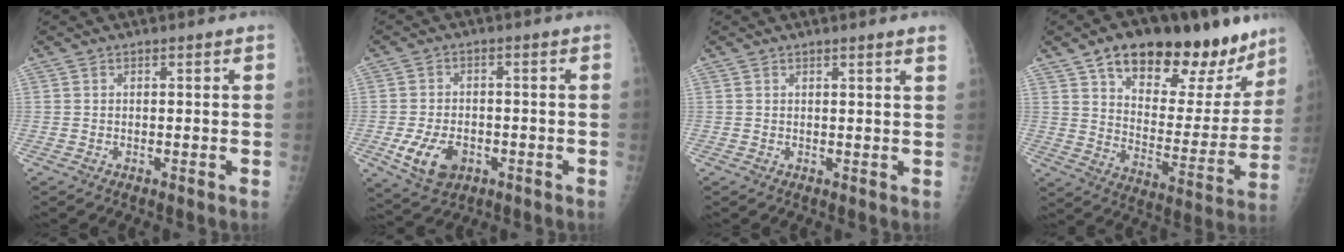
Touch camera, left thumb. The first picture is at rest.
{"total": 8.1, "force": [-2.8, 5.4, 5.3], "torque": [-0.090, 0.006, -0.039]}
{"total": 2.3, "force": [1.8, -0.4, 1.5], "torque": [-0.019, -0.005, 0.020]}
{"total": 25.5, "force": [17.0, 11.6, 15.1], "torque": [-0.166, -0.055, 0.258]}